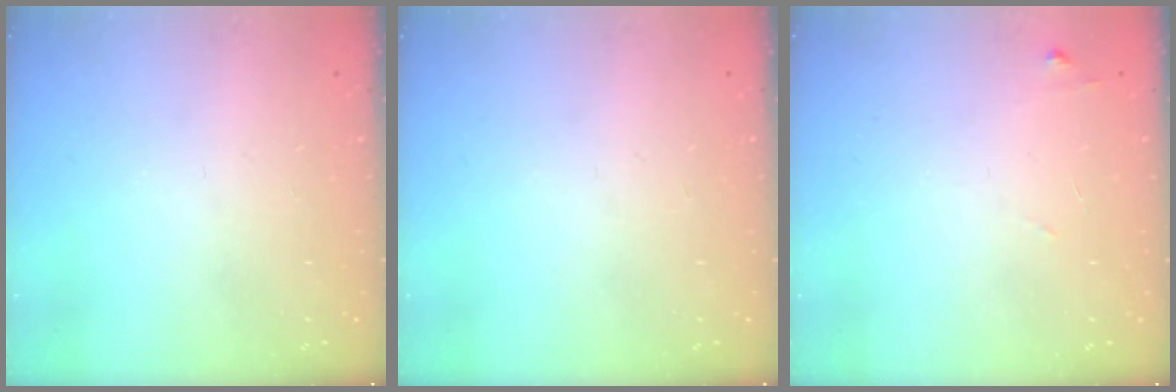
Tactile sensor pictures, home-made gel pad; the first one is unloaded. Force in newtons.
{"total": 0.0}
{"total": 7.4, "press": 7.4, "slide": 0.4}